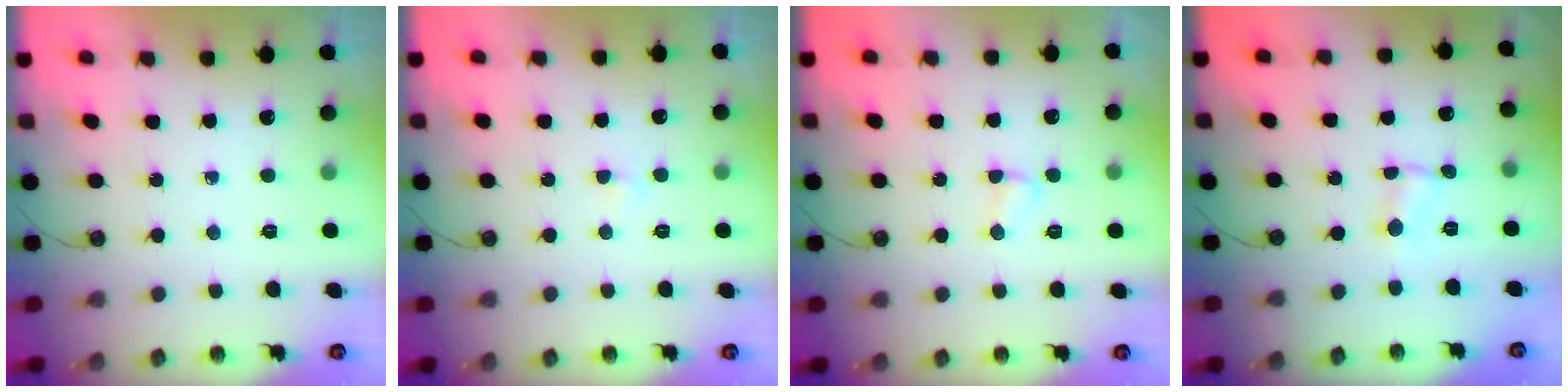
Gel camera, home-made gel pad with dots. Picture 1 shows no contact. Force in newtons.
{"total": 2.1, "press": 2.1, "slide": 0.3}
{"total": 2.6, "press": 2.6, "slide": 0.4}
{"total": 0.8, "press": 0.8, "slide": 0.1}